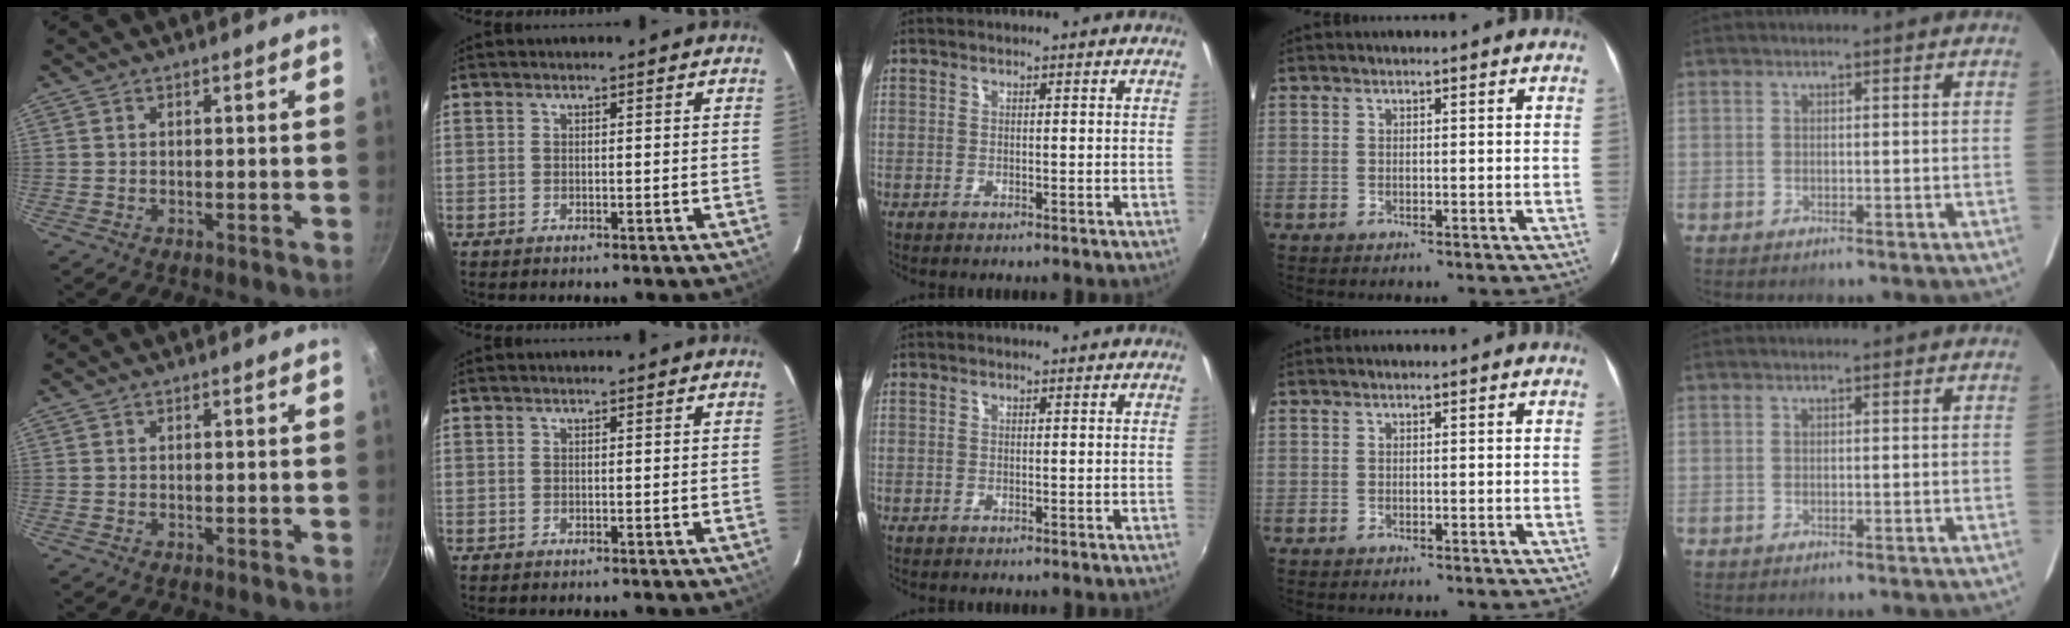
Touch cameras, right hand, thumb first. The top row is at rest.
{}